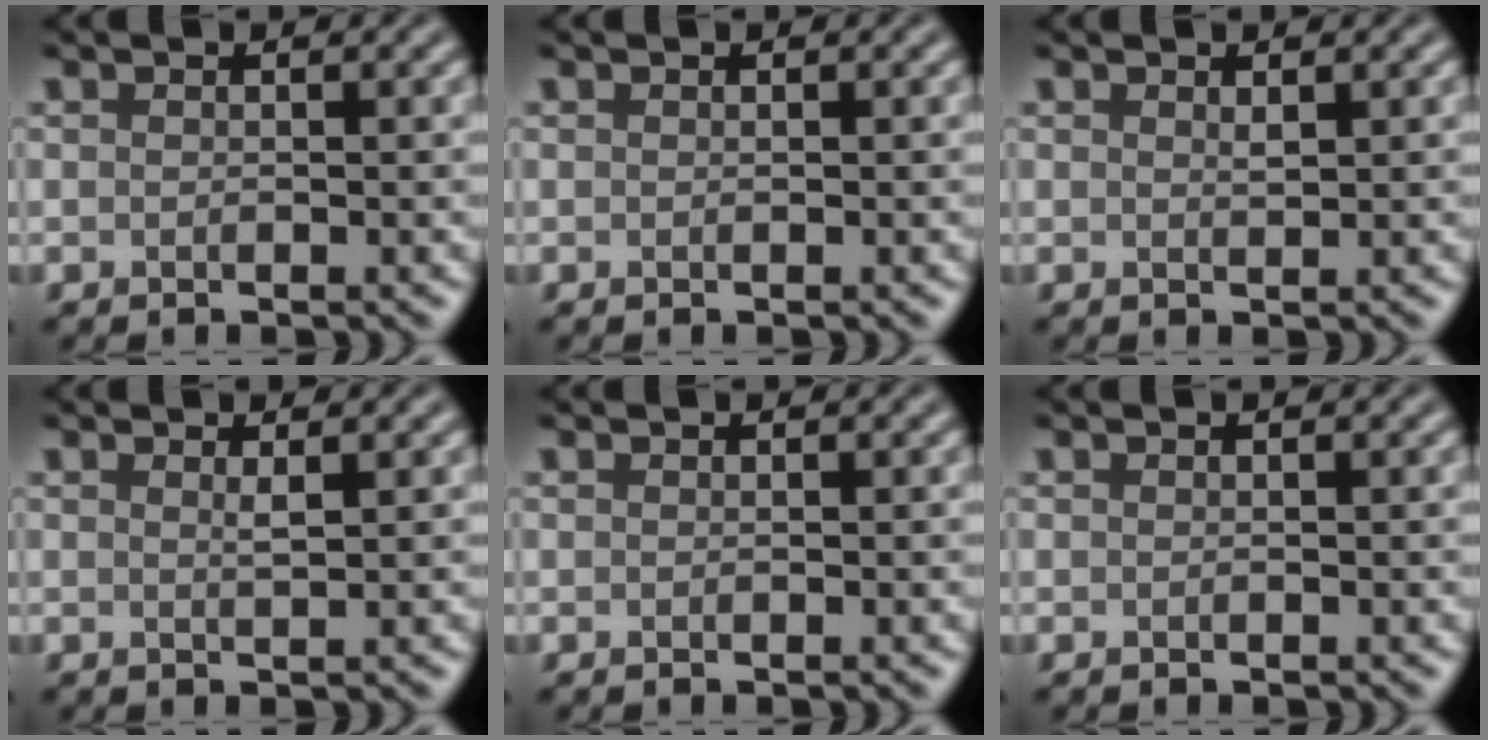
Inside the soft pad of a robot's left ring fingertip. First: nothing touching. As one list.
[{"total": 0.0}, {"total": 0.5, "force": [0.4, 0.1, 0.3], "torque": [-0.006, -0.003, 0.008]}, {"total": 0.8, "force": [0.5, 0.1, 0.6], "torque": [-0.007, -0.002, 0.006]}, {"total": 0.0}, {"total": 0.0}]